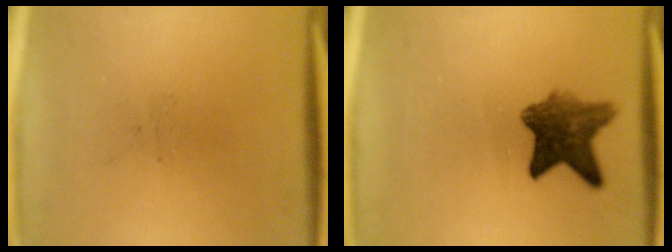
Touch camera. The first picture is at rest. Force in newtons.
{"total": 7.0}